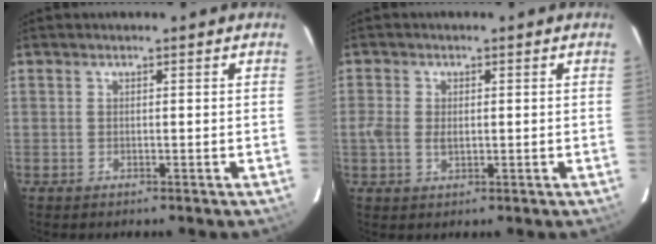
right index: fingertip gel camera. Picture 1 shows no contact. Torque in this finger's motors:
{"motor_torque": [0.01, 0.04, 0.11, 0.04]}